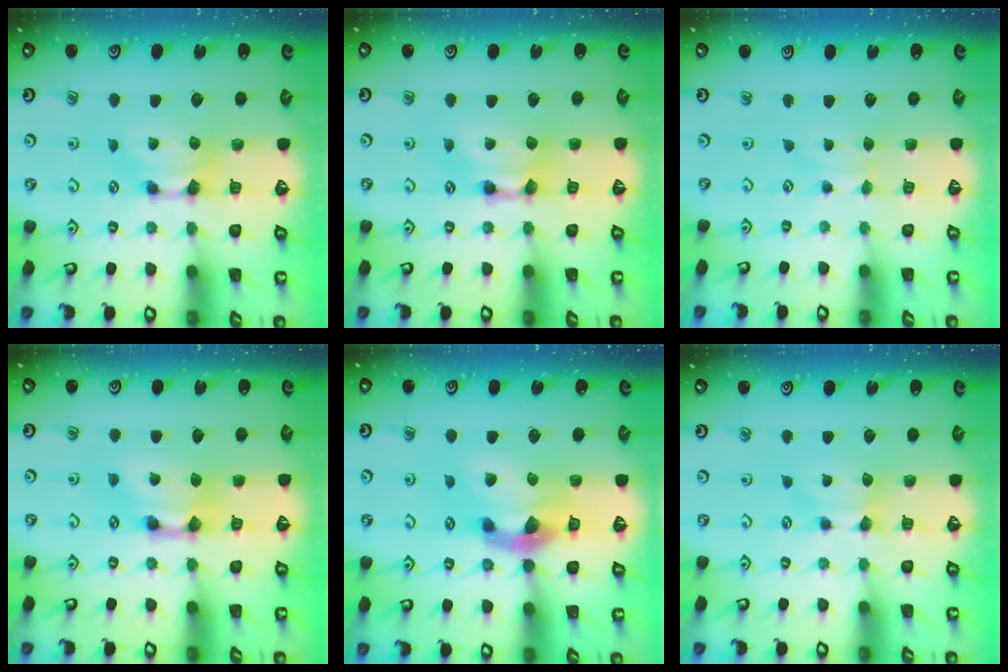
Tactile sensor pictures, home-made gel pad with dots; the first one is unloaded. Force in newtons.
{"total": 2.0, "press": 2.0, "slide": 0.1}
{"total": 2.5, "press": 2.4, "slide": 0.5}
{"total": 2.6, "press": 2.6, "slide": 0.2}
{"total": 5.8, "press": 5.5, "slide": 2.1}
{"total": 1.5, "press": 1.5, "slide": 0.2}